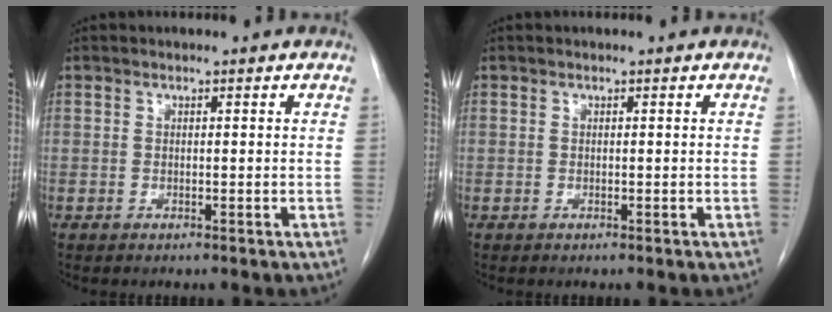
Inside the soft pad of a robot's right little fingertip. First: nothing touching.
{"total": 0.0}